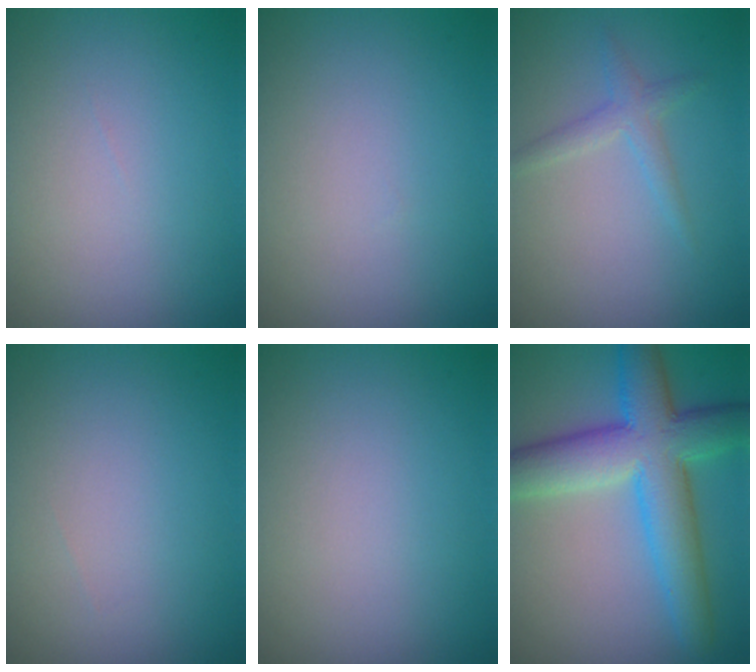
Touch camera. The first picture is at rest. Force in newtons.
{"total": 0.0}
{"total": 1.7, "press": 1.7, "slide": 0.0}
{"total": 0.0}
{"total": 0.0}
{"total": 9.0, "press": 9.0, "slide": 0.2}